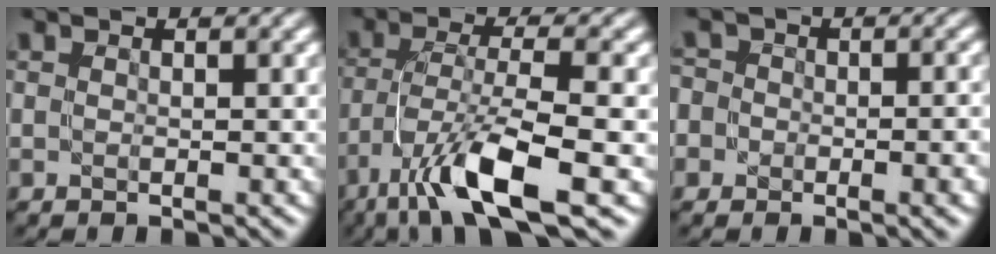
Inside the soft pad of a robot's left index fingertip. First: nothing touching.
{"total": 9.3, "force": [-5.2, 1.9, 7.5], "torque": [-0.133, 0.002, -0.097]}
{"total": 7.1, "force": [-2.5, 5.6, 3.5], "torque": [-0.020, 0.018, -0.073]}